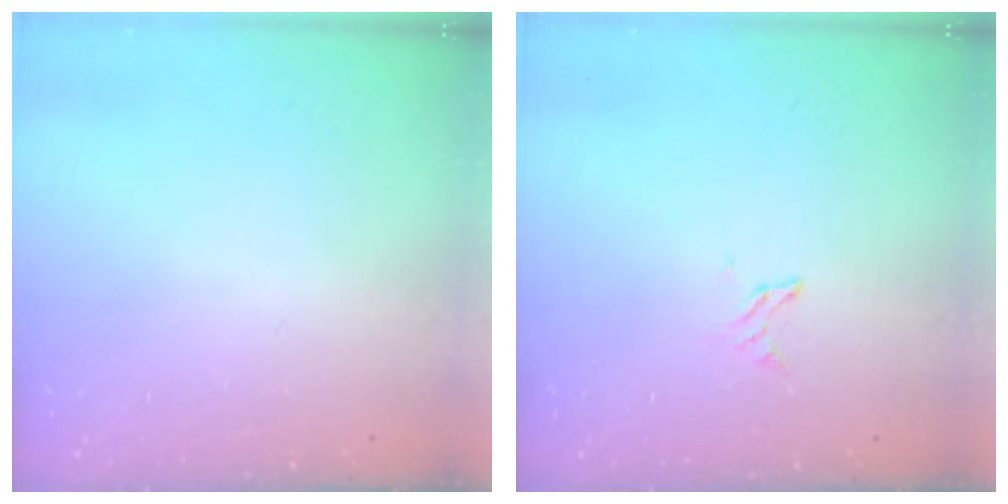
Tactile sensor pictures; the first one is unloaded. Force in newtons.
{"total": 2.2, "press": 2.2, "slide": 0.3}